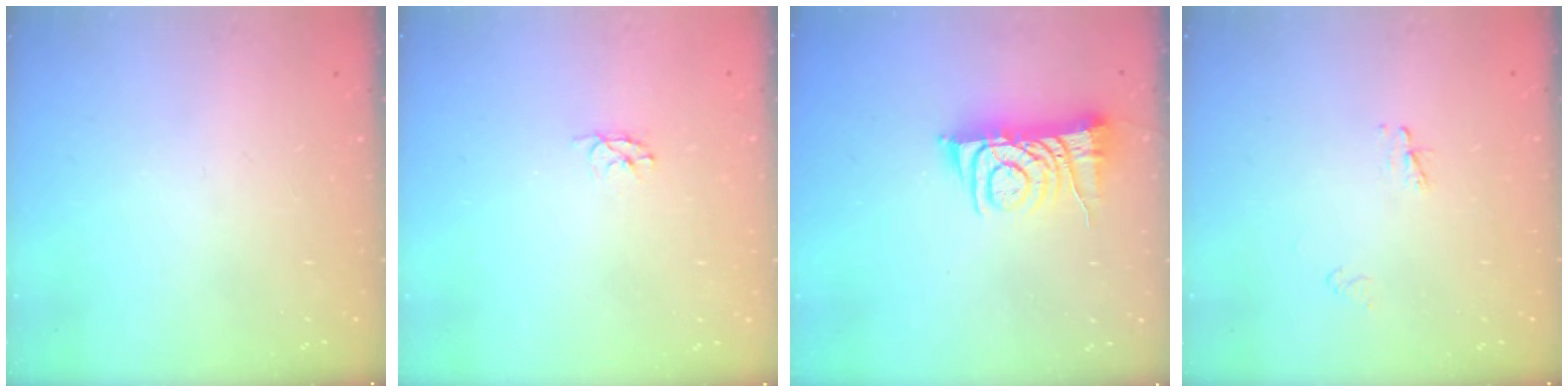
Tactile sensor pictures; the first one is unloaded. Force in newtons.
{"total": 2.9, "press": 2.9, "slide": 0.3}
{"total": 8.6, "press": 8.5, "slide": 1.0}
{"total": 2.3, "press": 2.3, "slide": 0.3}